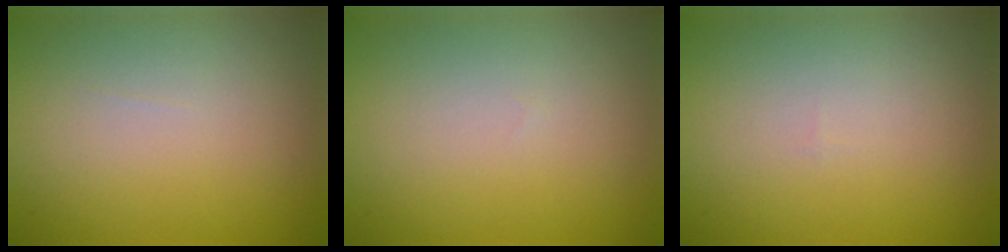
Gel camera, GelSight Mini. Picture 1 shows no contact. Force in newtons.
{"total": 0.0}
{"total": 0.0}